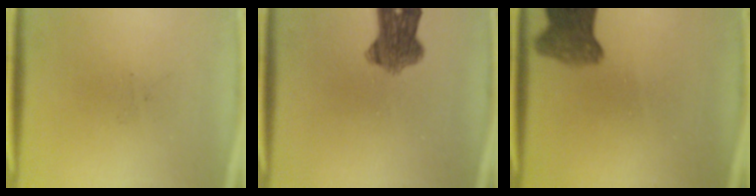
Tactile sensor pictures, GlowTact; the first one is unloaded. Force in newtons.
{"total": 7.2}
{"total": 6.2}